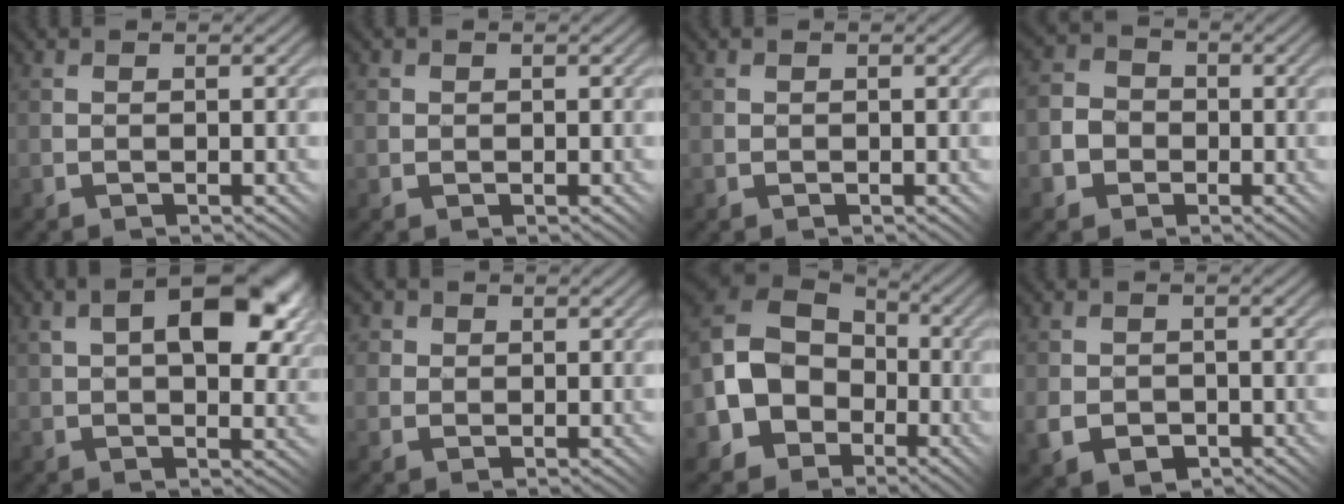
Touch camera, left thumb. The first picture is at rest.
{"total": 1.4, "force": [0.4, 1.3, 0.0], "torque": [-0.004, 0.003, 0.007]}
{"total": 0.7, "force": [0.1, 0.7, 0.0], "torque": [-0.001, -0.003, 0.001]}
{"total": 5.5, "force": [-1.7, 5.1, 1.3], "torque": [-0.041, -0.006, -0.054]}
{"total": 11.1, "force": [3.8, 5.8, 8.7], "torque": [-0.136, 0.006, 0.067]}
{"total": 4.1, "force": [1.9, 3.6, 0.9], "torque": [-0.029, 0.016, 0.020]}
{"total": 11.2, "force": [-2.7, 9.5, 5.3], "torque": [-0.154, -0.019, -0.067]}
{"total": 4.1, "force": [-1.6, 3.2, 2.0], "torque": [-0.041, -0.012, -0.029]}